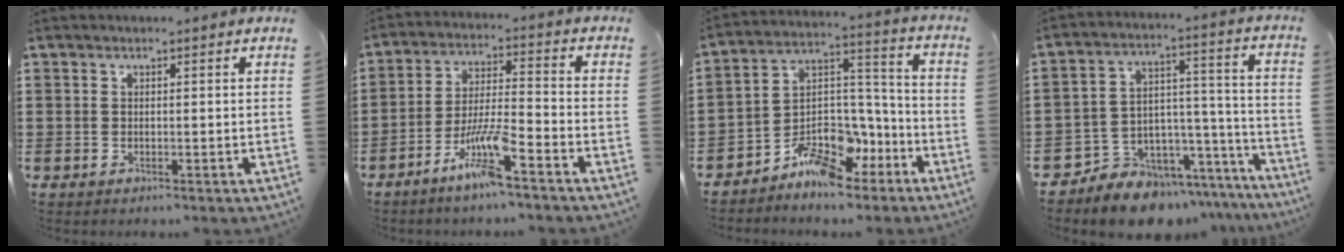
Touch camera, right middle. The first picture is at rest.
{"total": 8.5, "force": [-5.6, 0.9, 6.3], "torque": [-0.135, -0.008, -0.110]}
{"total": 9.5, "force": [-7.5, 4.4, 3.8], "torque": [-0.080, 0.021, -0.143]}
{"total": 7.5, "force": [-6.9, 3.0, -0.4], "torque": [0.002, 0.008, -0.132]}